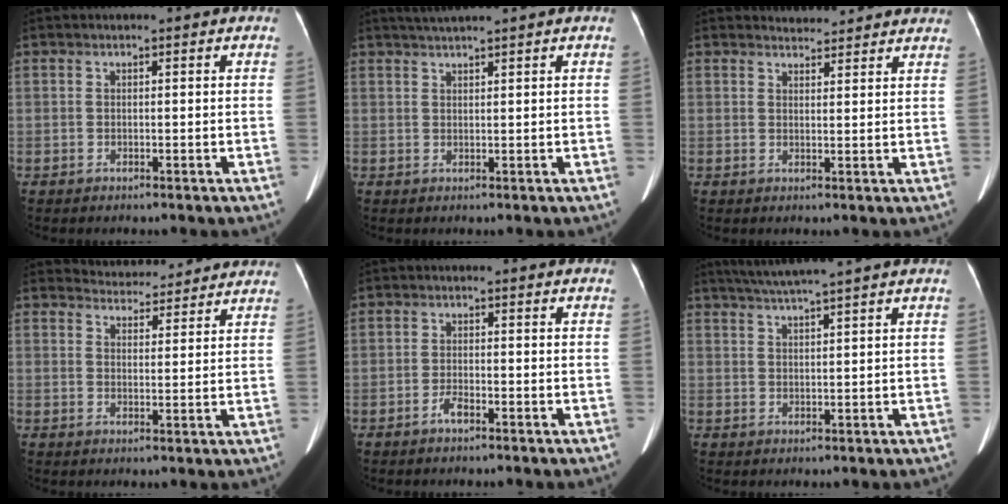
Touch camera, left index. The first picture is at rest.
{"total": 2.9, "force": [2.5, -0.8, 1.3], "torque": [-0.020, 0.017, 0.049]}
{"total": 5.8, "force": [5.7, 1.1, 0.4], "torque": [0.000, 0.014, 0.054]}
{"total": 9.1, "force": [8.8, 2.0, 0.5], "torque": [0.007, 0.015, 0.102]}
{"total": 1.9, "force": [-1.3, 0.4, 1.2], "torque": [-0.027, -0.001, -0.024]}
{"total": 6.4, "force": [5.3, -1.5, 3.3], "torque": [-0.055, 0.018, 0.088]}